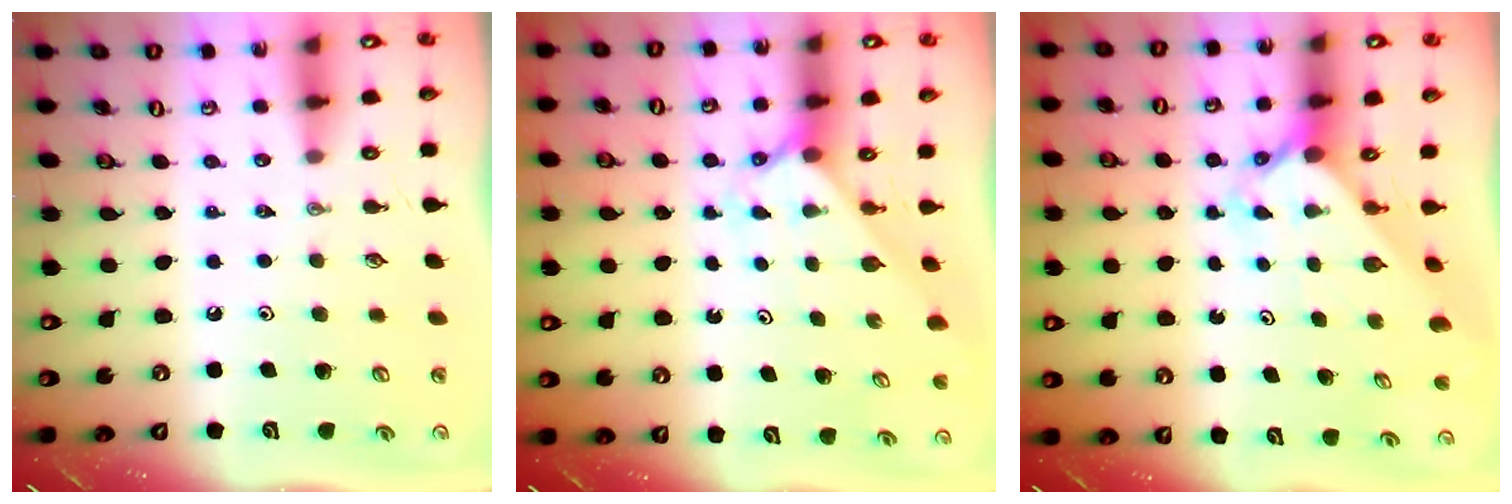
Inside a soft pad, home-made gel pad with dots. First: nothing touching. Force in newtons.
{"total": 2.1, "press": 2.1, "slide": 0.2}
{"total": 2.4, "press": 2.4, "slide": 0.2}